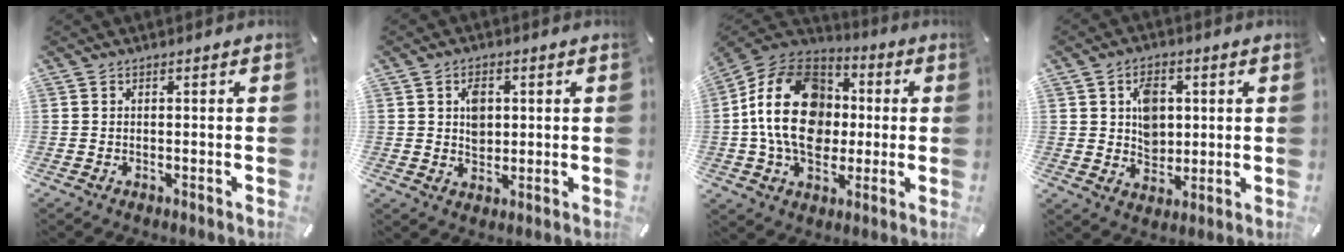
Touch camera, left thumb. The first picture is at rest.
{"total": 5.0, "force": [1.1, 3.9, 2.8], "torque": [-0.029, -0.005, 0.013]}
{"total": 20.4, "force": [0.2, 15.7, 13.0], "torque": [-0.260, 0.014, 0.004]}
{"total": 7.3, "force": [1.7, 6.0, 3.9], "torque": [-0.047, -0.001, 0.026]}